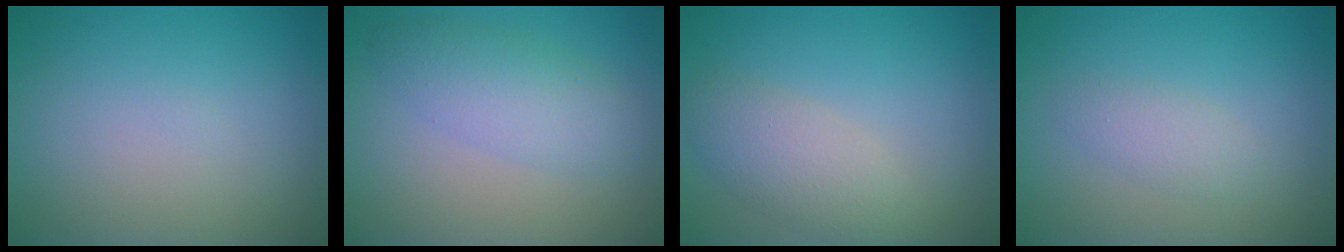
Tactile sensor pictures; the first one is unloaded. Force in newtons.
{"total": 3.5, "press": 3.5, "slide": 0.1}
{"total": 3.6, "press": 3.6, "slide": 0.3}
{"total": 1.7, "press": 1.7, "slide": 0.1}